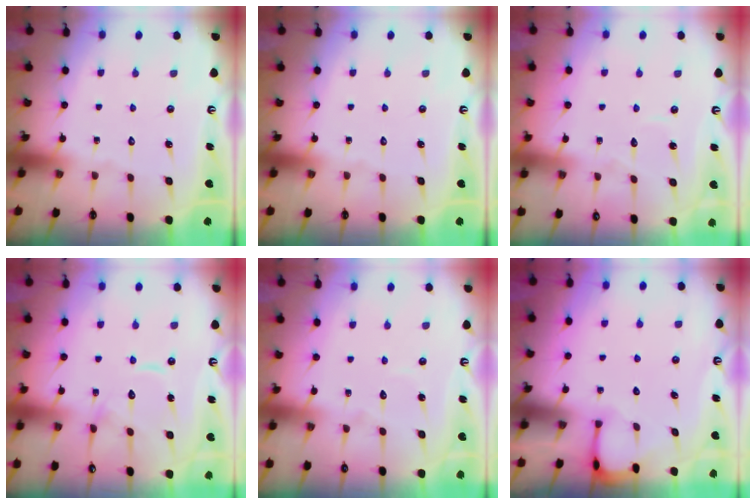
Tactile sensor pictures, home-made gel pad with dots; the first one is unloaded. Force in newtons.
{"total": 0.0}
{"total": 2.7, "press": 2.7, "slide": 0.2}
{"total": 10.6, "press": 10.6, "slide": 0.5}
{"total": 3.2, "press": 3.2, "slide": 0.2}
{"total": 1.8, "press": 1.8, "slide": 0.2}